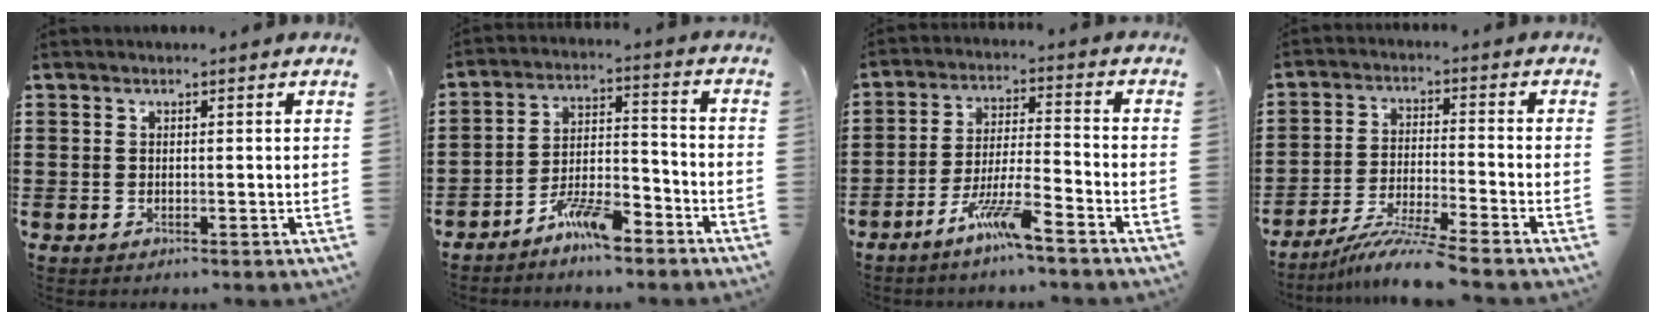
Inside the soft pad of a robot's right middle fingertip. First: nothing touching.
{"total": 7.1, "force": [-5.8, 1.6, 3.8], "torque": [-0.081, 0.007, -0.112]}
{"total": 7.8, "force": [-5.6, 0.6, 5.4], "torque": [-0.111, -0.006, -0.107]}
{"total": 7.2, "force": [-6.2, -0.4, 3.6], "torque": [-0.074, -0.019, -0.118]}